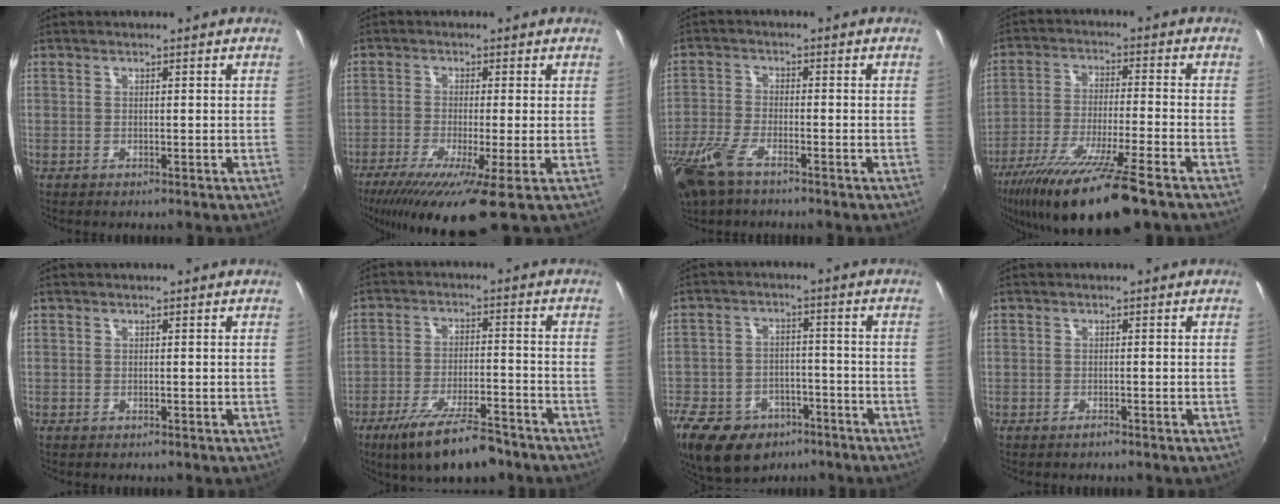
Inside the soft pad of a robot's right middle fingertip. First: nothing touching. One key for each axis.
{"total": 11.5, "fx": -6.3, "fy": 0.7, "fz": 9.6, "tx": -0.200, "ty": -0.048, "tz": -0.112}
{"total": 10.3, "fx": -6.8, "fy": 4.0, "fz": 6.7, "tx": -0.169, "ty": -0.026, "tz": -0.140}
{"total": 18.5, "fx": -13.2, "fy": 1.6, "fz": 12.8, "tx": -0.245, "ty": -0.048, "tz": -0.225}
{"total": 0.0}
{"total": 12.7, "fx": -9.3, "fy": 3.3, "fz": 8.0, "tx": -0.163, "ty": -0.024, "tz": -0.153}
{"total": 19.1, "fx": -11.3, "fy": 12.6, "fz": 8.8, "tx": -0.227, "ty": -0.007, "tz": -0.168}
{"total": 0.8, "fx": -0.7, "fy": 0.2, "fz": 0.3, "tx": -0.005, "ty": 0.000, "tz": -0.014}